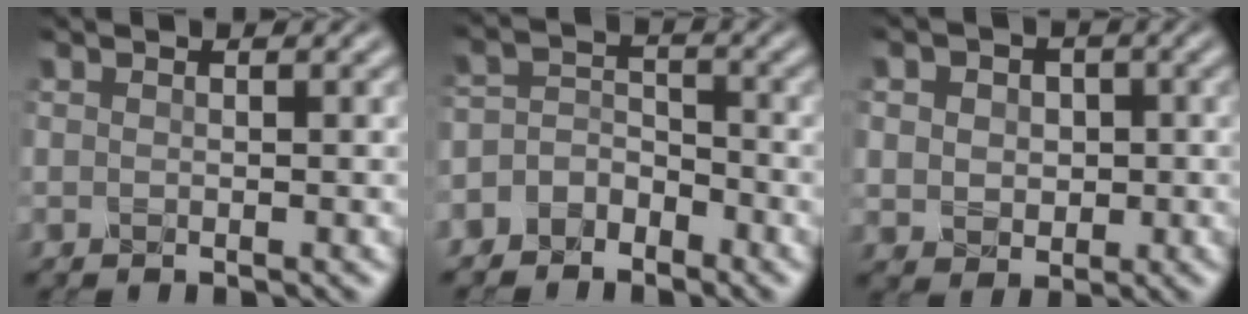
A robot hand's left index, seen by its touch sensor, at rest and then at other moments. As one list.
[{"total": 3.1, "force": [-2.3, 1.9, 0.8], "torque": [-0.006, 0.006, -0.055]}, {"total": 4.9, "force": [1.0, 4.0, 2.6], "torque": [-0.042, 0.018, -0.001]}]